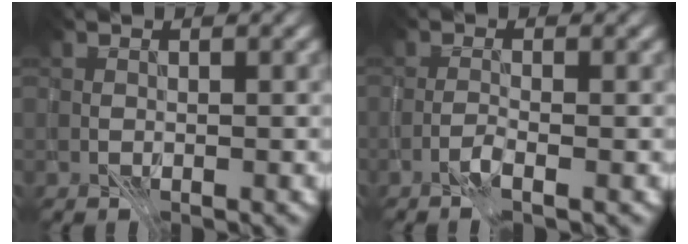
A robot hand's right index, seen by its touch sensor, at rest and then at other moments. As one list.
[{"total": 1.1, "force": [-0.3, 0.2, 1.1], "torque": [-0.022, 0.006, -0.014]}]